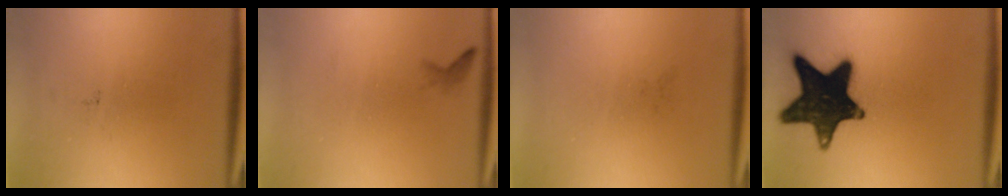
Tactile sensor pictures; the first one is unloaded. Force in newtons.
{"total": 0.7}
{"total": 0.0}
{"total": 17.7}